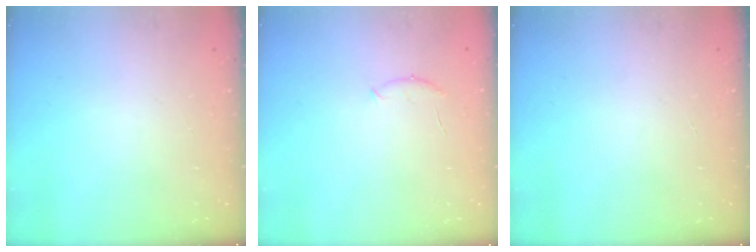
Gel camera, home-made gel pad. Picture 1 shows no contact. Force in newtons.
{"total": 6.1, "press": 6.0, "slide": 1.1}
{"total": 0.0}